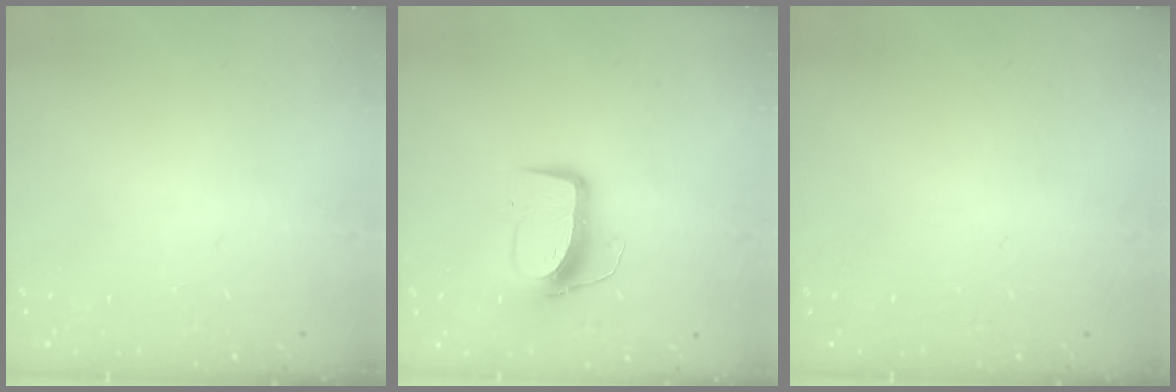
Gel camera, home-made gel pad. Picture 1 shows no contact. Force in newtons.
{"total": 9.9, "press": 9.8, "slide": 1.0}
{"total": 0.0}